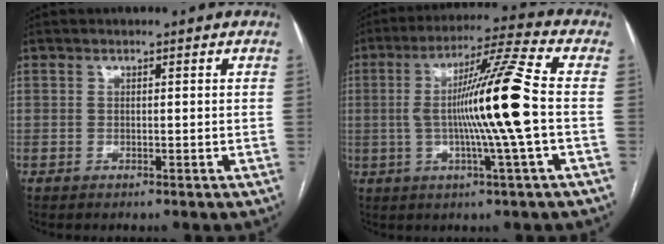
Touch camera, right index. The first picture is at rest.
{"total": 14.2, "force": [-0.9, -1.7, 14.1], "torque": [-0.250, 0.000, -0.022]}